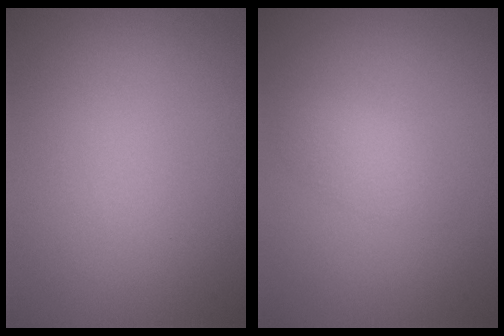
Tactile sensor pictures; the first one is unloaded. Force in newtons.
{"total": 1.5, "press": 1.5, "slide": 0.1}